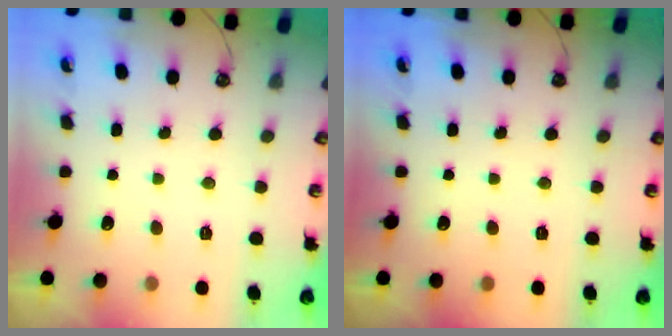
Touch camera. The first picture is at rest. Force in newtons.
{"total": 0.0}